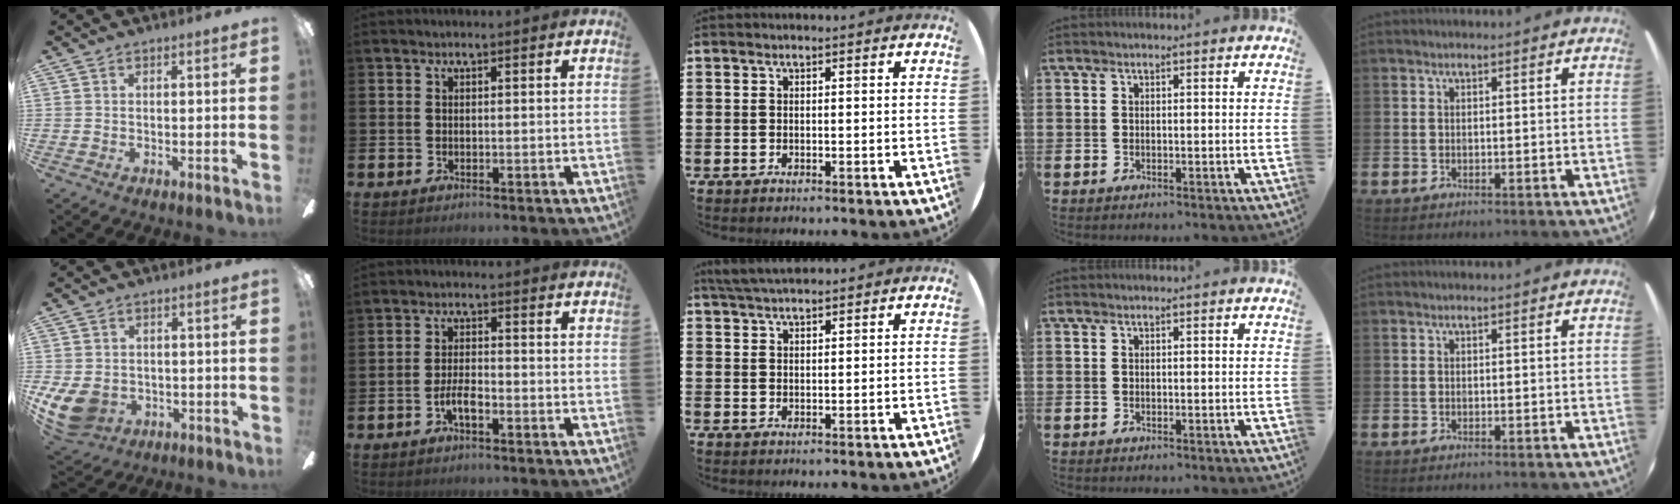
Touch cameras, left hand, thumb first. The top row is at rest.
{"thumb": {"total": 9.0, "force": [-2.6, 7.0, 5.0], "torque": [-0.126, 0.004, -0.050]}, "index": {"total": 3.0, "force": [-1.4, 1.0, 2.4], "torque": [-0.056, 0.005, -0.028]}, "middle": {"total": 3.3, "force": [3.1, 0.5, 1.0], "torque": [-0.027, -0.001, 0.058]}}